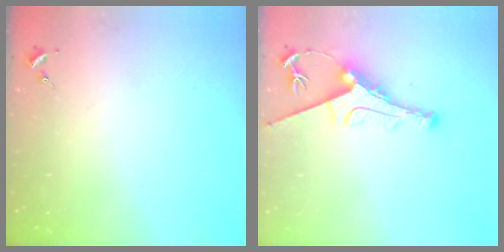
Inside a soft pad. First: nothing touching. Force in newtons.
{"total": 9.9, "press": 9.9, "slide": 0.2}